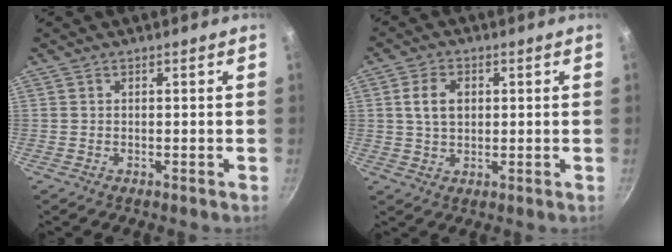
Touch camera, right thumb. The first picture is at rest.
{"total": 5.6, "force": [1.1, 3.9, 3.9], "torque": [-0.059, 0.002, 0.020]}